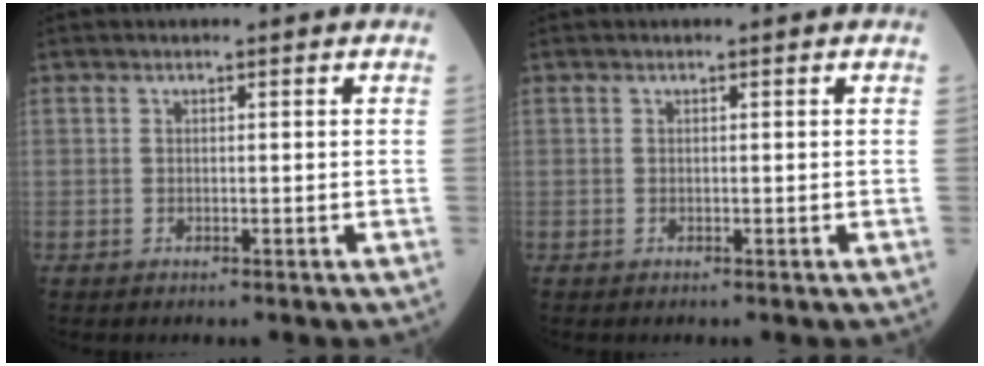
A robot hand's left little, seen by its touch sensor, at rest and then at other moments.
{"total": 0.0}